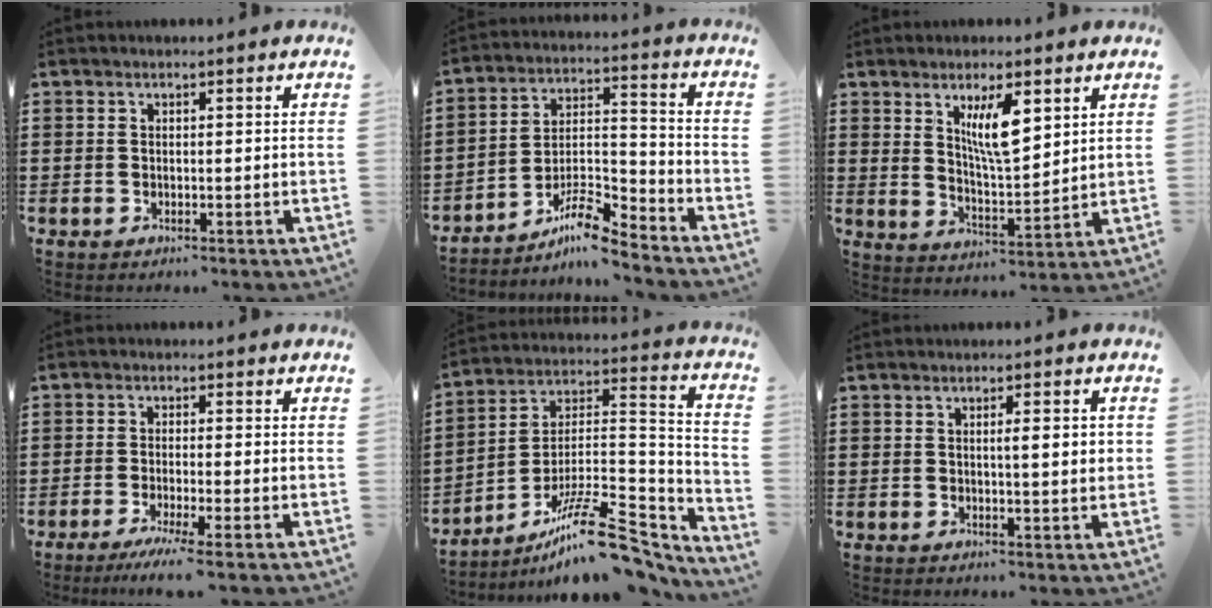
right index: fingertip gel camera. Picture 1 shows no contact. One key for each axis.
{"total": 8.4, "fx": -6.8, "fy": 2.1, "fz": 4.5, "tx": -0.081, "ty": 0.015, "tz": -0.130}
{"total": 7.7, "fx": 3.4, "fy": 2.2, "fz": 6.5, "tx": -0.118, "ty": -0.001, "tz": 0.056}
{"total": 3.6, "fx": -2.5, "fy": -0.4, "fz": 2.5, "tx": -0.055, "ty": -0.018, "tz": -0.048}
{"total": 15.6, "fx": -10.6, "fy": 4.6, "fz": 10.5, "tx": -0.174, "ty": 0.038, "tz": -0.182}
{"total": 3.2, "fx": 0.5, "fy": 0.5, "fz": 3.1, "tx": -0.051, "ty": 0.001, "tz": 0.004}